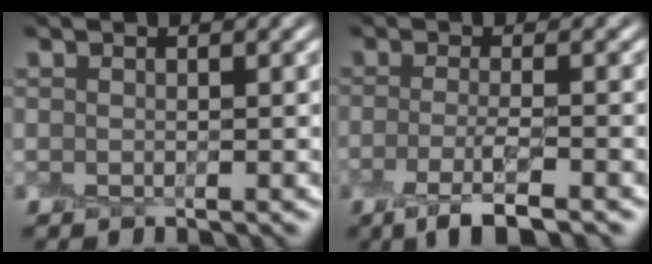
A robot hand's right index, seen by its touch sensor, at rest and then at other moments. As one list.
[{"total": 3.9, "force": [-2.1, 0.7, 3.2], "torque": [-0.061, -0.006, -0.048]}]